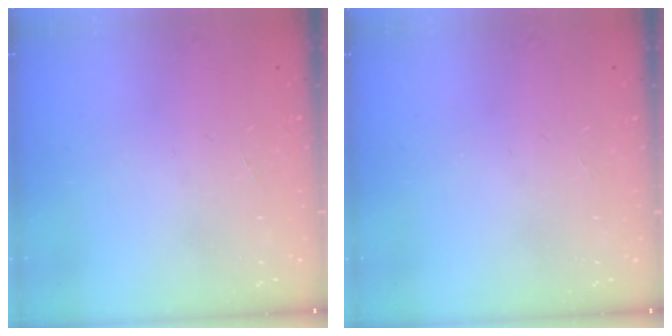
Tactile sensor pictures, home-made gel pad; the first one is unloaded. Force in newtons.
{"total": 0.0}